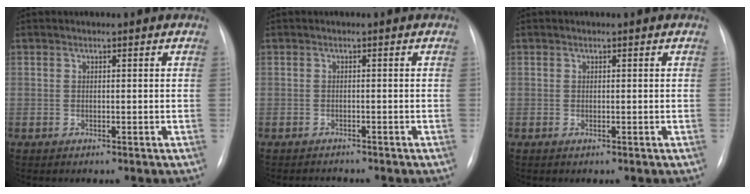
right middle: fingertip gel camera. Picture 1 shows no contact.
{"total": 1.4, "force": [-1.4, 0.1, -0.1], "torque": [-0.002, -0.009, -0.017]}
{"total": 0.0}